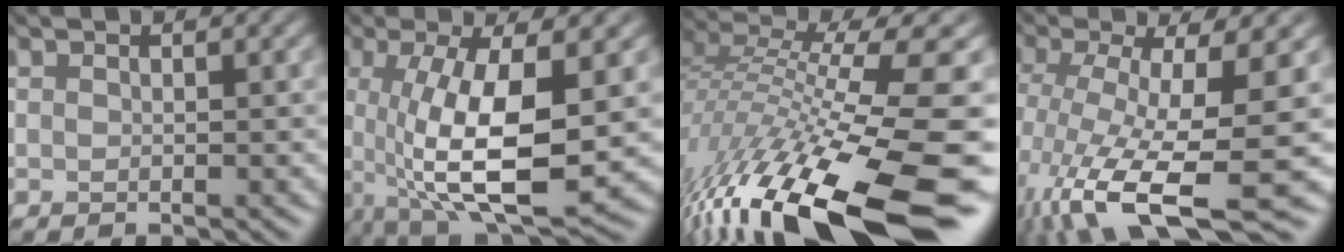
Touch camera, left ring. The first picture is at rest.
{"total": 9.7, "force": [-2.0, 3.1, 9.0], "torque": [-0.170, -0.028, -0.029]}
{"total": 16.3, "force": [-9.1, 3.5, 13.1], "torque": [-0.262, -0.010, -0.150]}
{"total": 12.1, "force": [-5.0, 3.1, 10.6], "torque": [-0.206, -0.024, -0.077]}